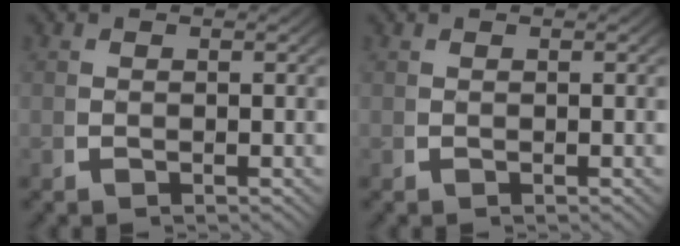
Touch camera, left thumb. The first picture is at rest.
{"total": 0.0}